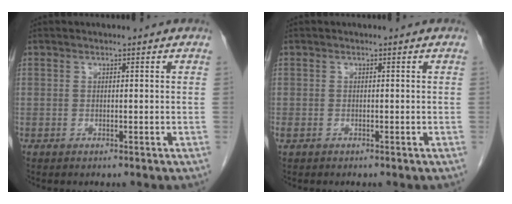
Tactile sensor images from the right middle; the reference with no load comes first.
{"total": 0.7, "force": [-0.3, 0.5, 0.3], "torque": [-0.010, 0.001, -0.002]}